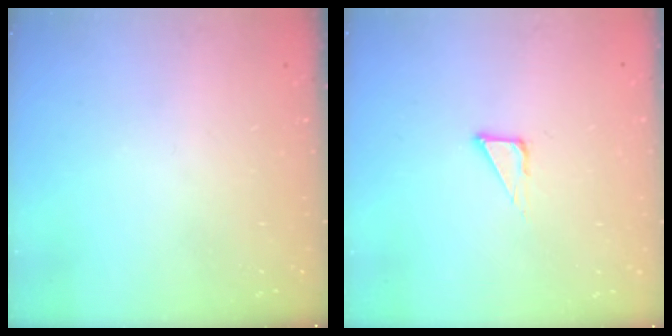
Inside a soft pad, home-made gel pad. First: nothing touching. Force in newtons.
{"total": 3.6, "press": 3.6, "slide": 0.3}